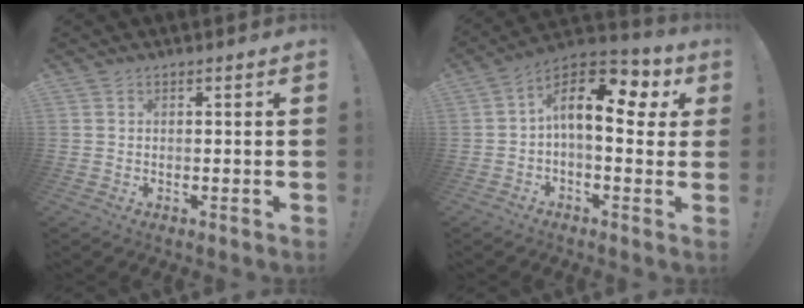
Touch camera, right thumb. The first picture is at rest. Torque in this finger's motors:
{"motor_torque": [1.82, 1.73, 0.51, -0.29, 0.34]}